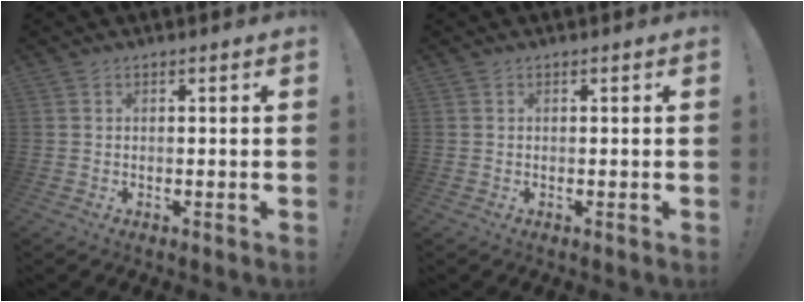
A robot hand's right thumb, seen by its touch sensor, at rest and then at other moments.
{"total": 0.0}